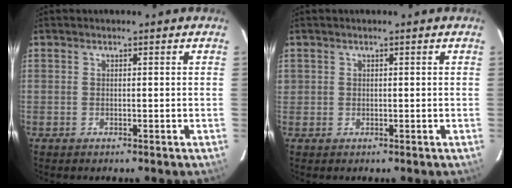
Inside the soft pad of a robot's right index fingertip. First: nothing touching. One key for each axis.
{"total": 1.3, "fx": 0.2, "fy": 1.2, "fz": 0.3, "tx": 0.000, "ty": 0.011, "tz": 0.003}